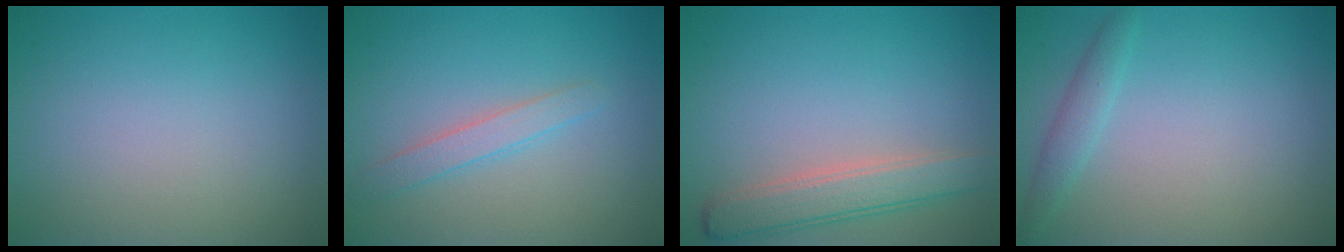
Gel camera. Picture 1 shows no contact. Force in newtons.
{"total": 1.8, "press": 1.8, "slide": 0.1}
{"total": 3.5, "press": 3.5, "slide": 0.2}
{"total": 1.6, "press": 1.6, "slide": 0.1}